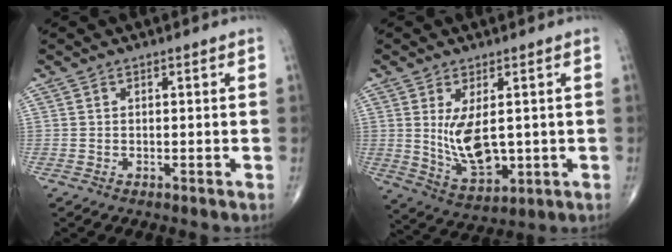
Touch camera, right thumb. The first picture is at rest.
{"total": 9.7, "force": [0.8, 4.9, 8.3], "torque": [-0.135, -0.022, 0.035]}